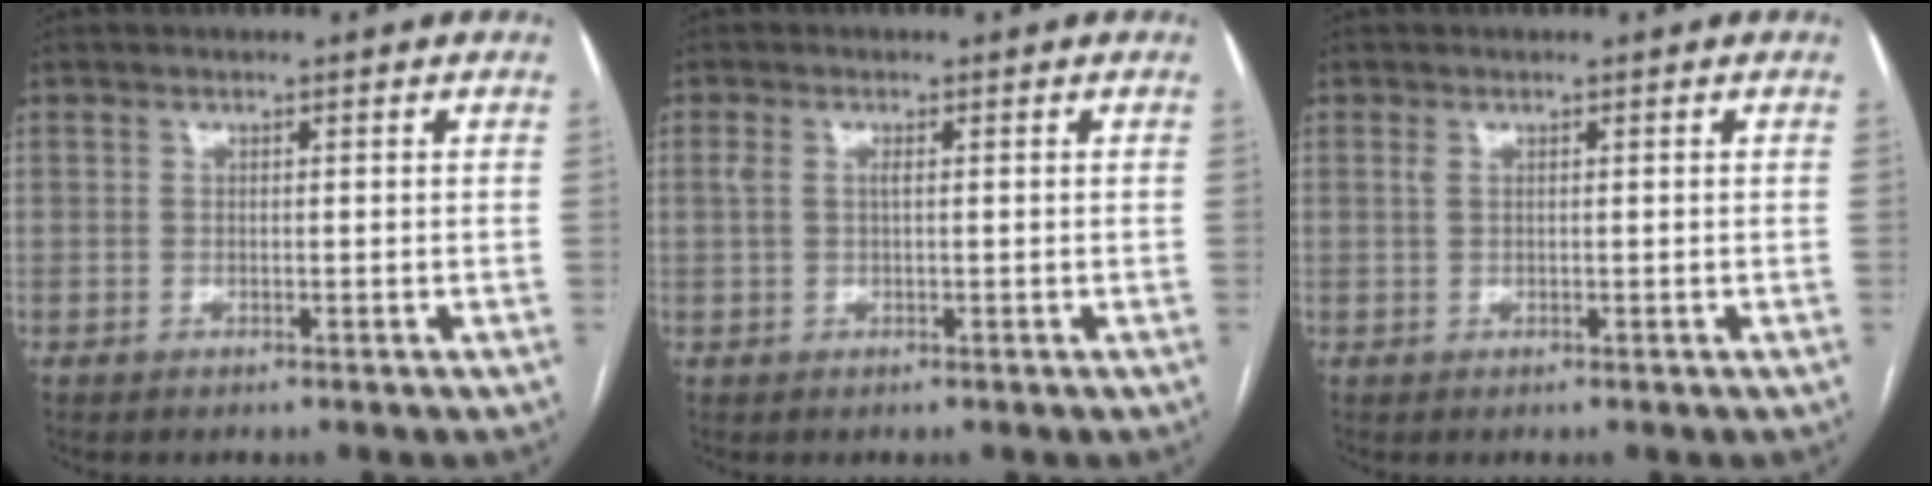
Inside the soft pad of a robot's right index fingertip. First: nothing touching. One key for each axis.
{"total": 1.6, "fx": 0.5, "fy": 0.5, "fz": 1.4, "tx": -0.039, "ty": 0.014, "tz": 0.013}
{"total": 0.6, "fx": 0.3, "fy": 0.2, "fz": 0.5, "tx": -0.016, "ty": 0.004, "tz": 0.006}